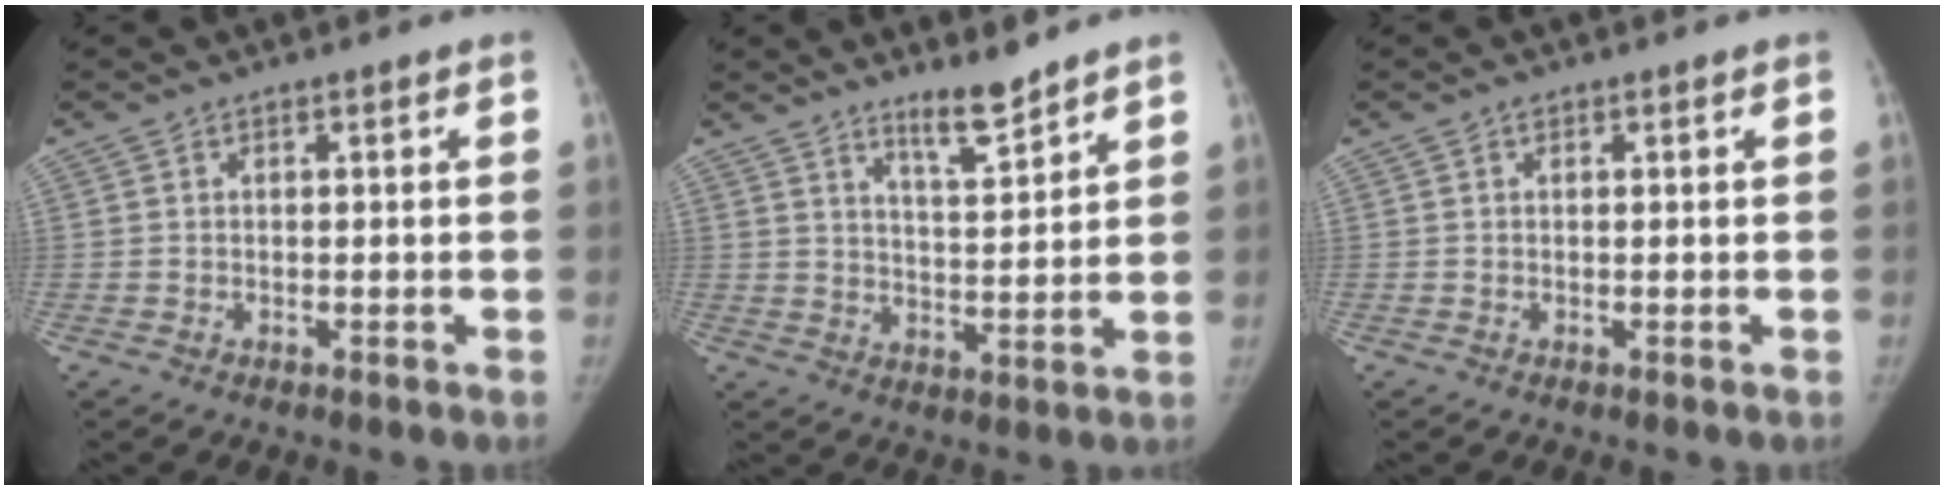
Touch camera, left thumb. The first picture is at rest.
{"total": 6.5, "force": [5.4, 0.8, 3.5], "torque": [-0.051, -0.049, 0.093]}
{"total": 0.6, "force": [0.3, 0.4, 0.2], "torque": [0.000, -0.001, 0.002]}